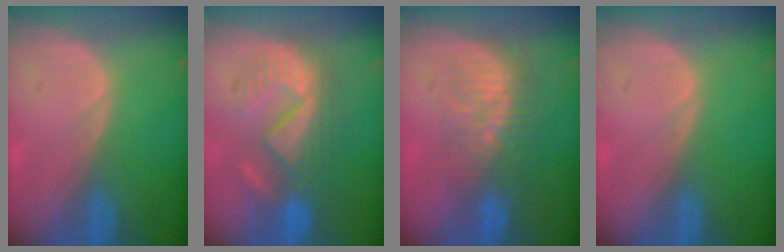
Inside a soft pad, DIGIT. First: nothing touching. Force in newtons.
{"total": 8.8, "press": 8.7, "slide": 1.5}
{"total": 7.9, "press": 7.5, "slide": 2.5}
{"total": 0.0}